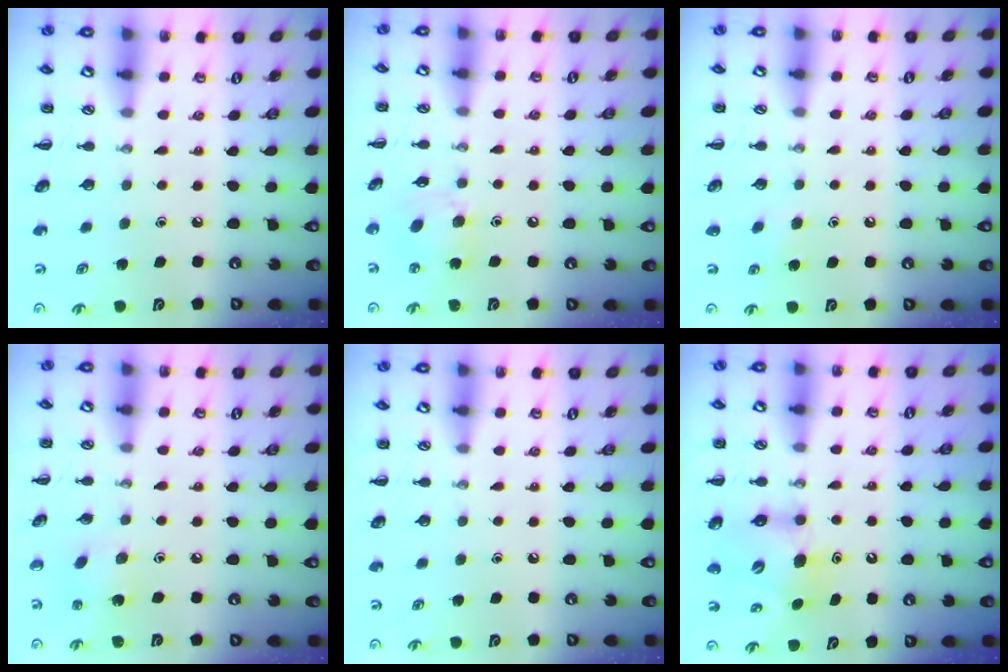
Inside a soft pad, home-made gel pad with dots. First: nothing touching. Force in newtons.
{"total": 8.6, "press": 8.6, "slide": 0.7}
{"total": 2.9, "press": 2.6, "slide": 1.3}
{"total": 1.7, "press": 1.6, "slide": 0.7}
{"total": 0.0}
{"total": 7.0, "press": 6.9, "slide": 0.9}